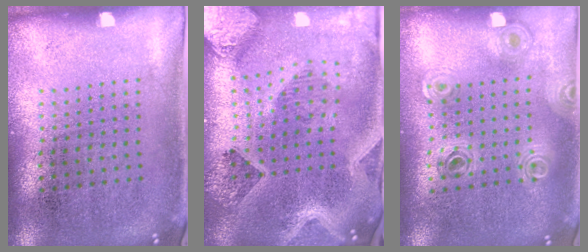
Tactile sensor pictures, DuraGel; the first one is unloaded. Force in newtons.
{"total": 4.2, "press": 3.2, "slide": 2.6}
{"total": 0.8, "press": 0.8, "slide": 0.1}